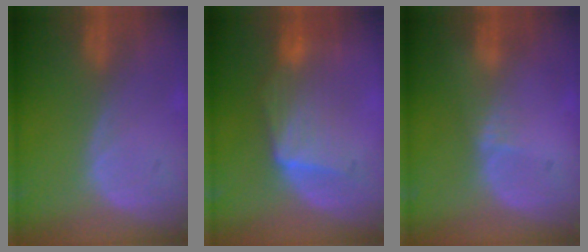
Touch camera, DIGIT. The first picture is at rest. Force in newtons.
{"total": 7.4, "press": 7.4, "slide": 0.7}
{"total": 1.4, "press": 1.1, "slide": 0.8}